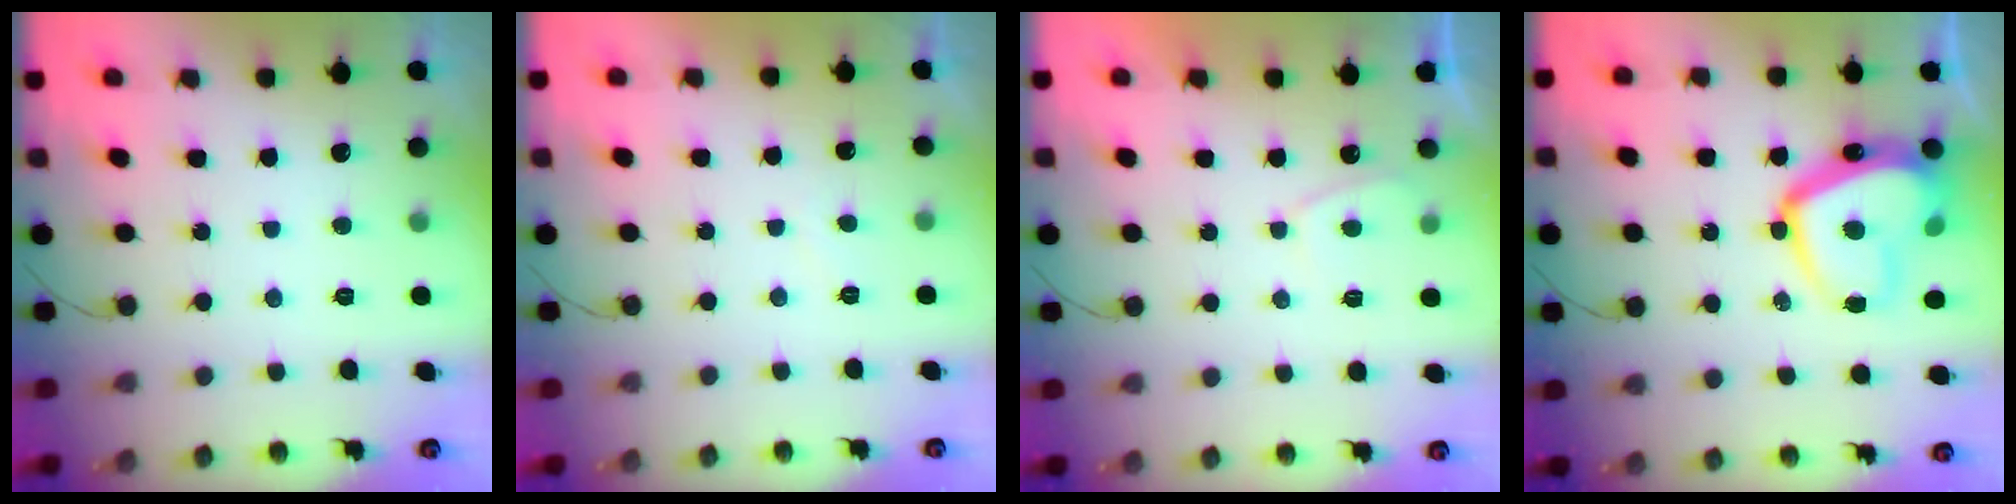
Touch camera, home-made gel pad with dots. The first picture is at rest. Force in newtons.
{"total": 0.6, "press": 0.3, "slide": 0.5}
{"total": 1.5, "press": 1.3, "slide": 0.6}
{"total": 18.3, "press": 18.2, "slide": 1.6}